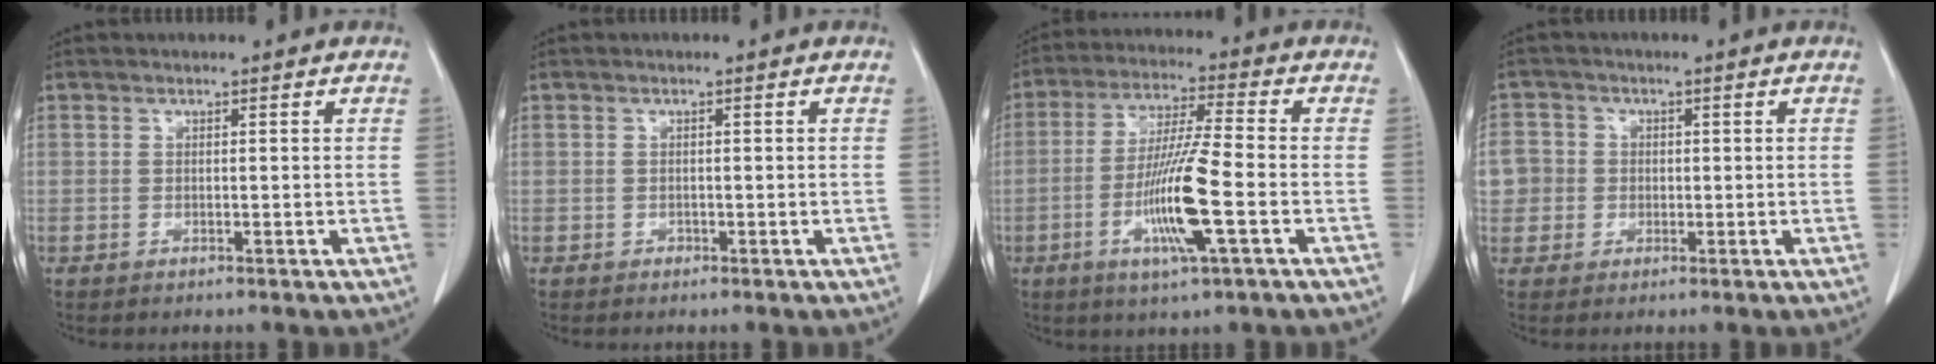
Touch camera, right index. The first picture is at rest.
{"total": 0.5, "force": [-0.3, 0.5, 0.0], "torque": [-0.003, 0.003, -0.005]}
{"total": 12.0, "force": [-3.6, 0.0, 11.4], "torque": [-0.225, -0.013, -0.071]}
{"total": 5.8, "force": [-0.1, 5.7, 0.8], "torque": [-0.025, 0.021, -0.001]}